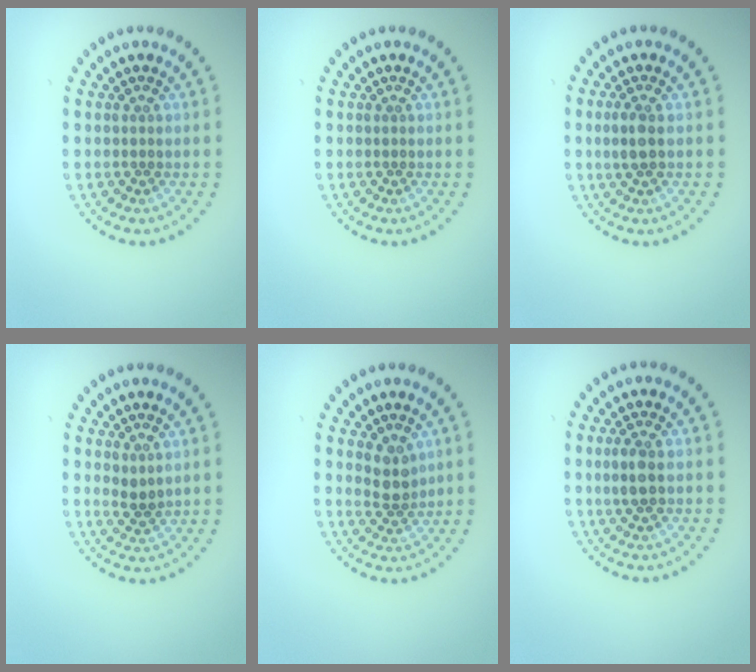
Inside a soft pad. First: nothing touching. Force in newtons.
{"total": 0.0}
{"total": 1.7, "press": 1.7, "slide": 0.3}
{"total": 1.2, "press": 0.9, "slide": 0.7}
{"total": 2.3, "press": 1.8, "slide": 1.4}
{"total": 1.7, "press": 1.7, "slide": 0.3}